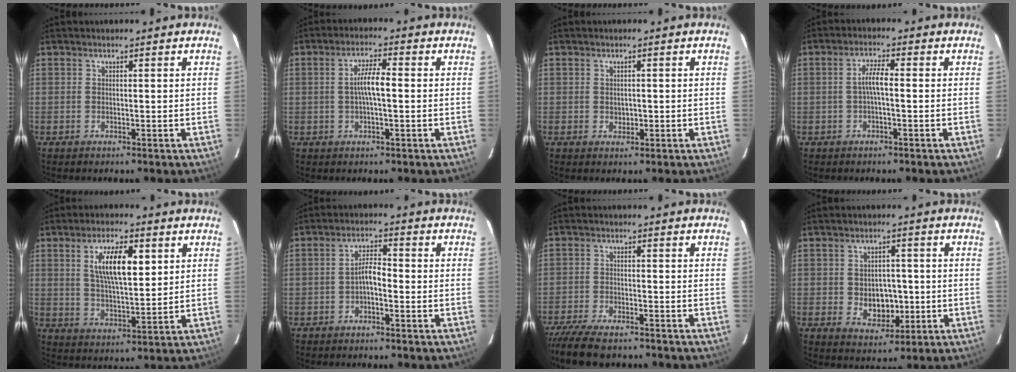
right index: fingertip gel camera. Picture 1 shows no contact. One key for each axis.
{"total": 4.9, "fx": -0.1, "fy": 0.9, "fz": 4.8, "tx": -0.088, "ty": 0.006, "tz": 0.000}
{"total": 1.5, "fx": -0.1, "fy": 1.3, "fz": 0.8, "tx": -0.011, "ty": 0.002, "tz": 0.000}
{"total": 3.3, "fx": -0.5, "fy": 0.5, "fz": 3.2, "tx": -0.062, "ty": 0.008, "tz": -0.008}
{"total": 10.2, "fx": 3.6, "fy": 3.5, "fz": 9.0, "tx": -0.162, "ty": 0.006, "tz": 0.067}
{"total": 3.1, "fx": -1.6, "fy": 1.1, "fz": 2.4, "tx": -0.047, "ty": 0.012, "tz": -0.029}
{"total": 11.3, "fx": -9.7, "fy": 2.9, "fz": 5.0, "tx": -0.121, "ty": -0.033, "tz": -0.166}
{"total": 6.8, "fx": -1.0, "fy": 5.2, "fz": 4.2, "tx": -0.079, "ty": 0.002, "tz": -0.001}